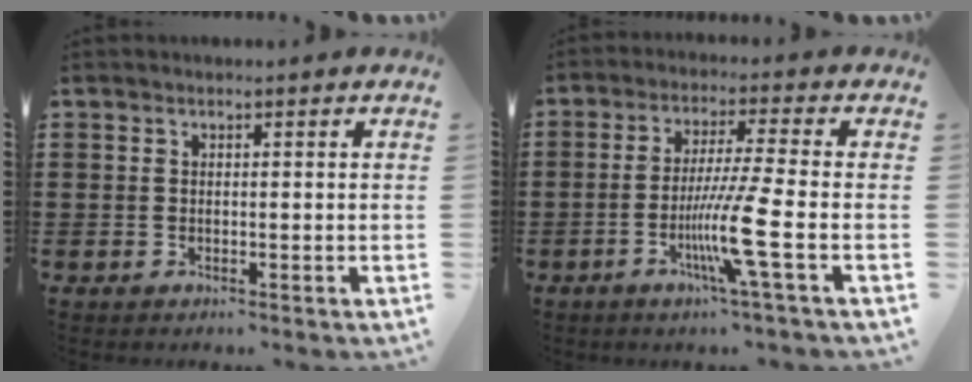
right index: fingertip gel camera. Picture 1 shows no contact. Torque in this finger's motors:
{"motor_torque": [2.14, 0.00, 0.68, 0.21]}